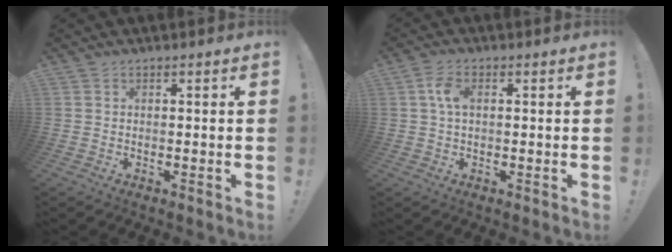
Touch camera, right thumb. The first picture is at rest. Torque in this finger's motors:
{"motor_torque": [-0.05, 0.10, 0.60, -0.29, 0.02]}